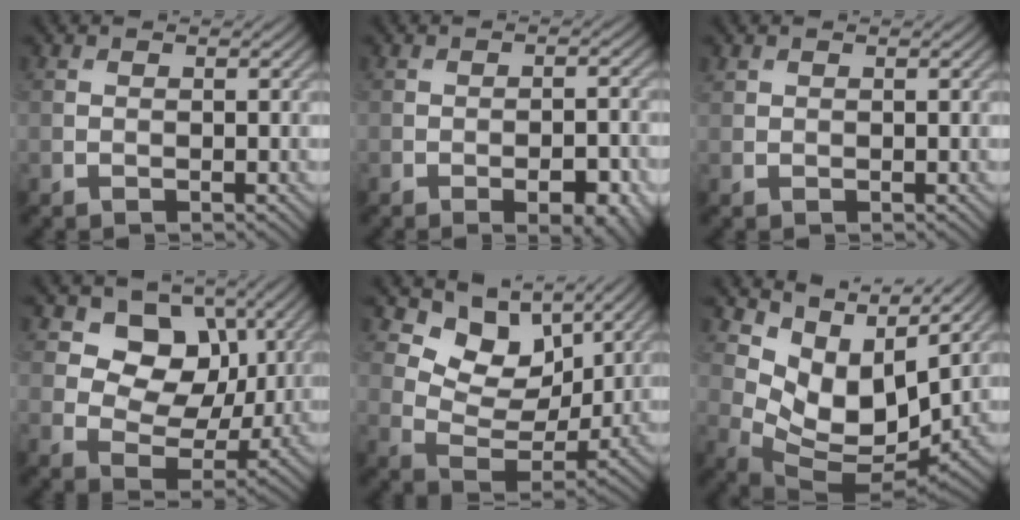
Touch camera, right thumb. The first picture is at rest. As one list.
[{"total": 6.2, "force": [-3.1, 2.4, 4.8], "torque": [-0.061, -0.001, -0.029]}, {"total": 0.6, "force": [0.5, 0.3, 0.1], "torque": [-0.004, -0.001, 0.015]}, {"total": 9.1, "force": [3.4, 7.0, 4.7], "torque": [-0.099, -0.014, 0.055]}, {"total": 9.6, "force": [5.5, 6.0, 5.2], "torque": [-0.099, -0.013, 0.093]}, {"total": 10.3, "force": [5.1, 5.7, 6.9], "torque": [-0.153, -0.011, 0.105]}]